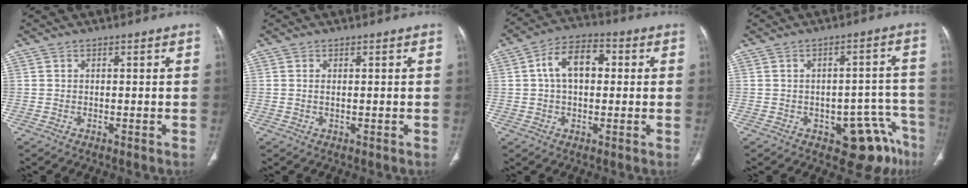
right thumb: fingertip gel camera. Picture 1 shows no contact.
{"total": 0.7, "force": [0.1, 0.3, 0.6], "torque": [-0.018, 0.002, 0.003]}
{"total": 9.6, "force": [1.4, 6.0, 7.3], "torque": [-0.121, 0.025, 0.018]}
{"total": 10.5, "force": [-6.1, 5.4, 6.7], "torque": [-0.032, 0.048, -0.074]}